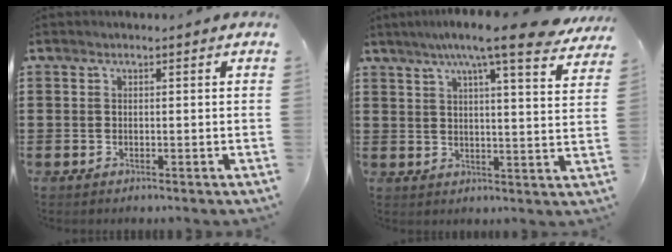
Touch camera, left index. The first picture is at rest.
{"total": 9.2, "force": [7.2, 0.1, 5.8], "torque": [-0.117, -0.024, 0.119]}